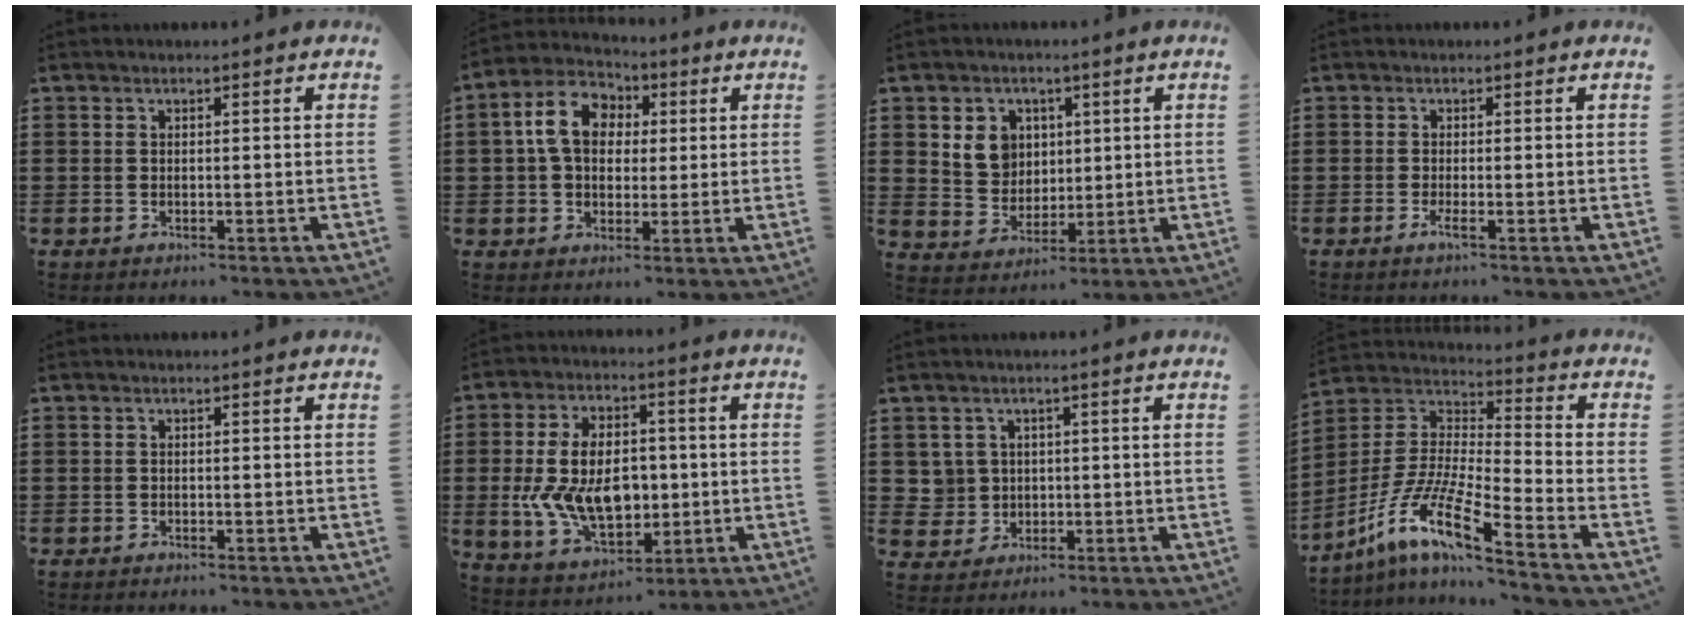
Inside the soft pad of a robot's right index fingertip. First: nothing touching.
{"total": 8.6, "force": [1.8, 6.6, 5.3], "torque": [-0.126, 0.017, 0.029]}
{"total": 6.0, "force": [2.0, 5.4, 1.6], "torque": [-0.050, 0.015, 0.035]}
{"total": 1.6, "force": [-0.9, 0.0, 1.4], "torque": [-0.031, -0.008, -0.019]}
{"total": 0.6, "force": [-0.6, 0.0, 0.0], "torque": [-0.001, -0.003, -0.013]}
{"total": 12.2, "force": [-0.6, 7.8, 9.4], "torque": [-0.190, 0.006, -0.011]}
{"total": 3.2, "force": [0.5, 3.1, 0.5], "torque": [-0.028, 0.008, 0.009]}
{"total": 11.2, "force": [-8.4, 0.5, 7.4], "torque": [-0.181, -0.020, -0.179]}